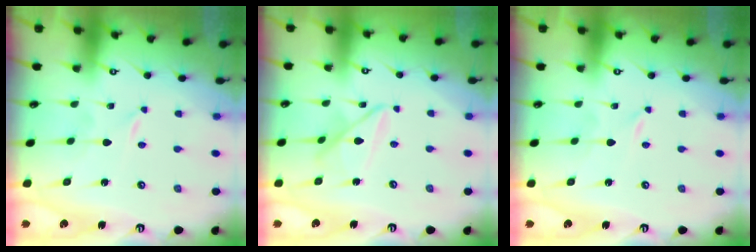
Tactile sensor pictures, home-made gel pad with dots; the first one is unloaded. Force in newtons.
{"total": 8.3, "press": 8.3, "slide": 0.4}
{"total": 0.0}